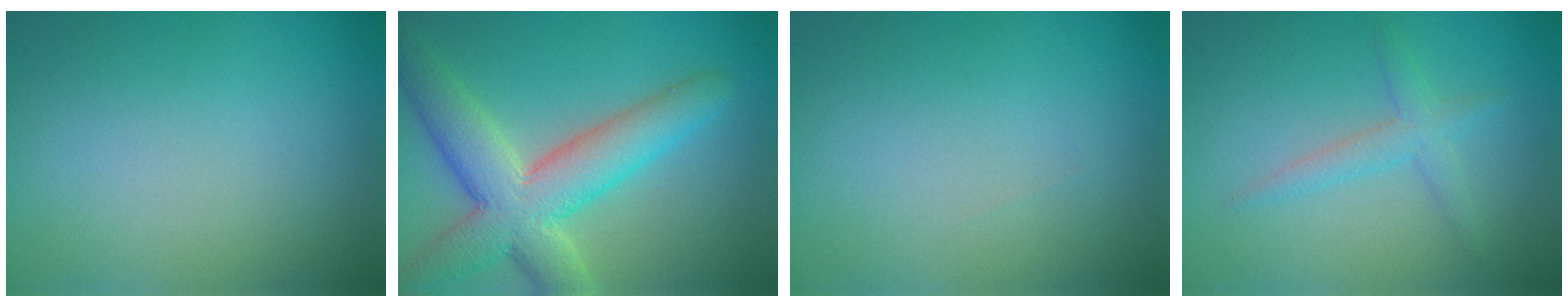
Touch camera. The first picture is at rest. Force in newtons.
{"total": 8.0, "press": 8.0, "slide": 0.5}
{"total": 0.0}
{"total": 2.0, "press": 1.9, "slide": 0.2}